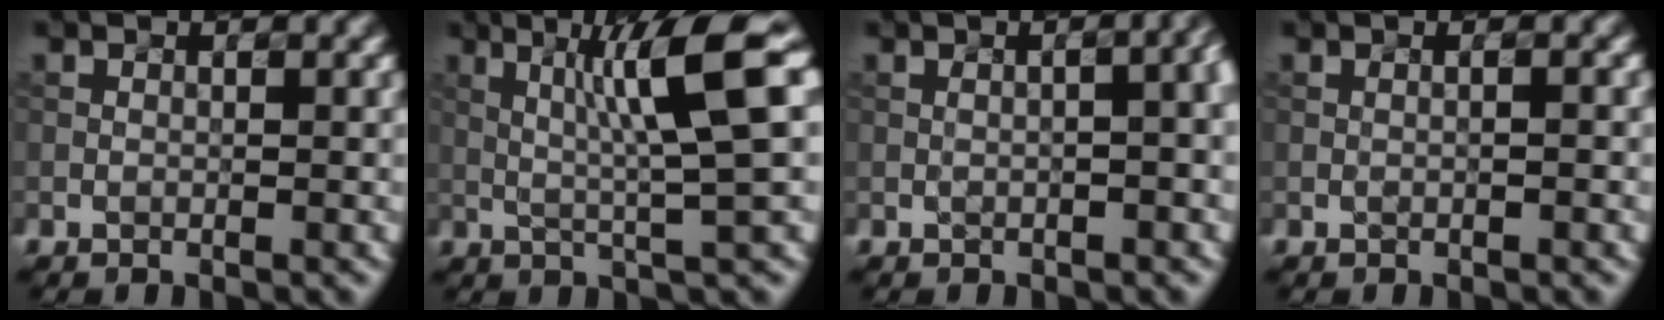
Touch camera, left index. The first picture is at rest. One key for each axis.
{"total": 7.3, "fx": 1.3, "fy": 0.3, "fz": 7.1, "tx": -0.125, "ty": 0.015, "tz": 0.034}
{"total": 11.2, "fx": 2.2, "fy": 5.8, "fz": 9.3, "tx": -0.018, "ty": 0.057, "tz": -0.009}
{"total": 1.1, "fx": 0.1, "fy": 0.4, "fz": 1.0, "tx": -0.006, "ty": 0.000, "tz": -0.010}